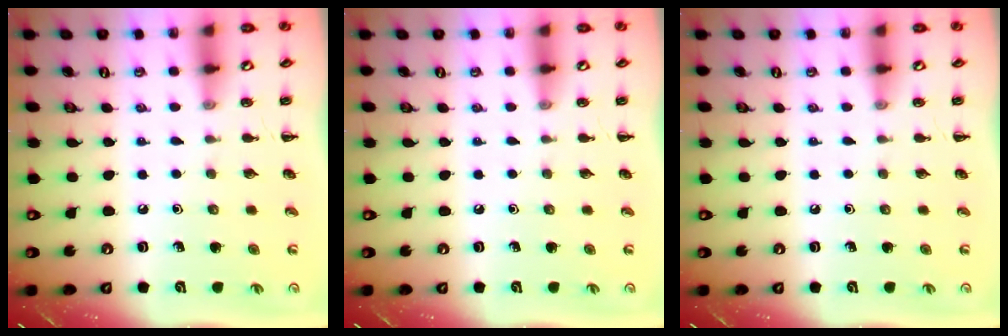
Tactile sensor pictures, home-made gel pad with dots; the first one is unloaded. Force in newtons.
{"total": 0.0}
{"total": 0.0}